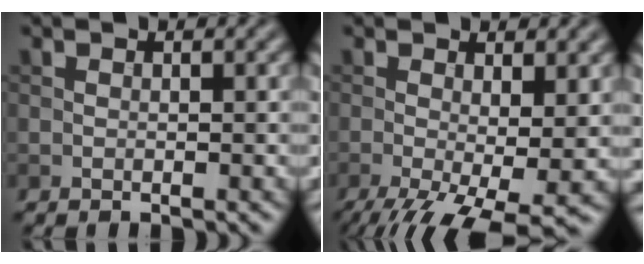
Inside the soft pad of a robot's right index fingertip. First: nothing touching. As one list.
[{"total": 8.9, "force": [-3.3, 3.0, 7.7], "torque": [-0.141, -0.029, -0.047]}]